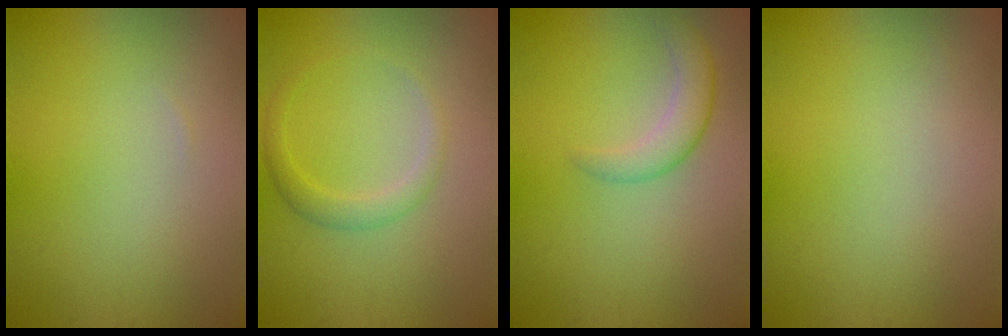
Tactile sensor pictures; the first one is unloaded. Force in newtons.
{"total": 1.7, "press": 1.7, "slide": 0.1}
{"total": 2.3, "press": 2.3, "slide": 0.1}
{"total": 0.0}